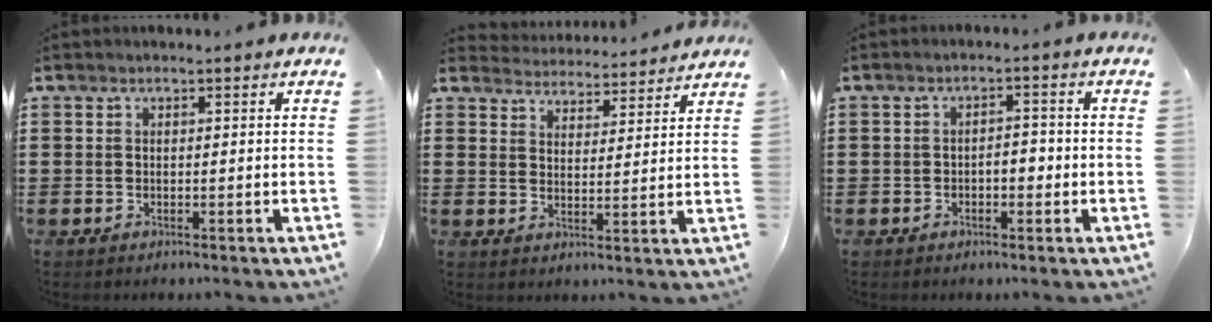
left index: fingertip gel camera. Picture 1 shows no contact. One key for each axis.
{"total": 4.3, "fx": 4.3, "fy": 0.1, "fz": -0.2, "tx": -0.016, "ty": -0.027, "tz": 0.074}
{"total": 2.7, "fx": -1.1, "fy": 1.3, "fz": 2.1, "tx": -0.042, "ty": 0.004, "tz": -0.025}